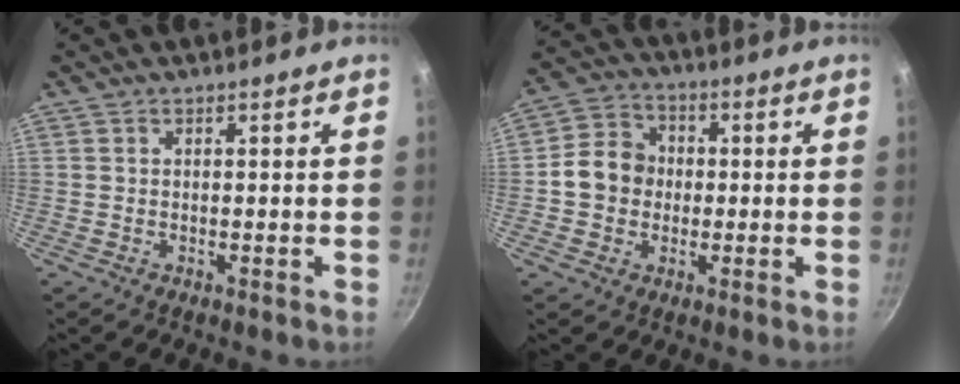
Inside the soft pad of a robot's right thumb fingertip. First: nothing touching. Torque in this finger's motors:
{"motor_torque": [0.54, 1.95, 0.66, -0.89, 0.05]}